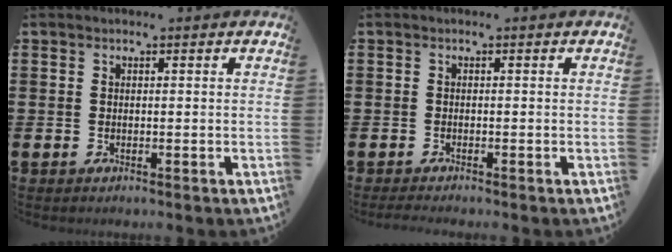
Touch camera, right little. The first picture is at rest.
{"total": 0.7, "force": [-0.5, 0.0, 0.4], "torque": [-0.007, -0.002, -0.011]}